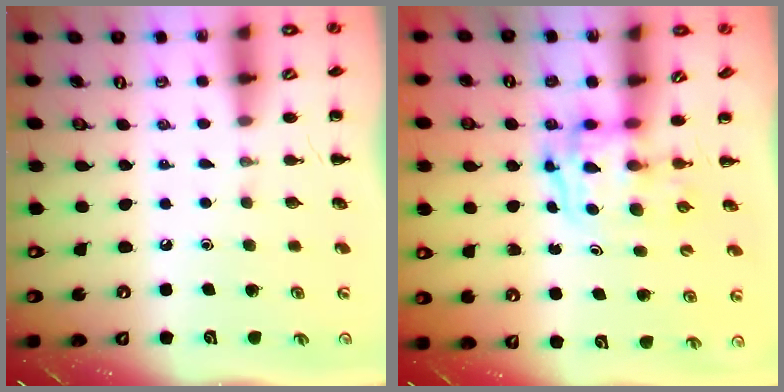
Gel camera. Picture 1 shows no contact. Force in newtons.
{"total": 3.3, "press": 3.2, "slide": 0.6}